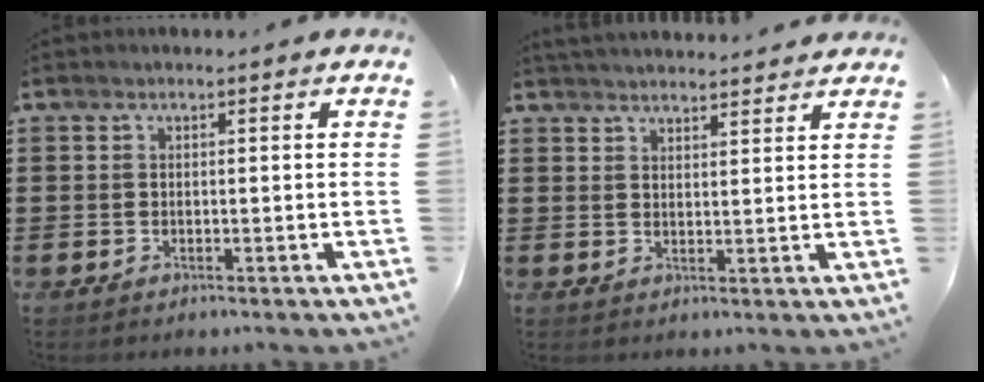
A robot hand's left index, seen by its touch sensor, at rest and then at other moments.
{"total": 2.9, "force": [2.9, 0.0, 0.0], "torque": [-0.009, -0.007, 0.054]}